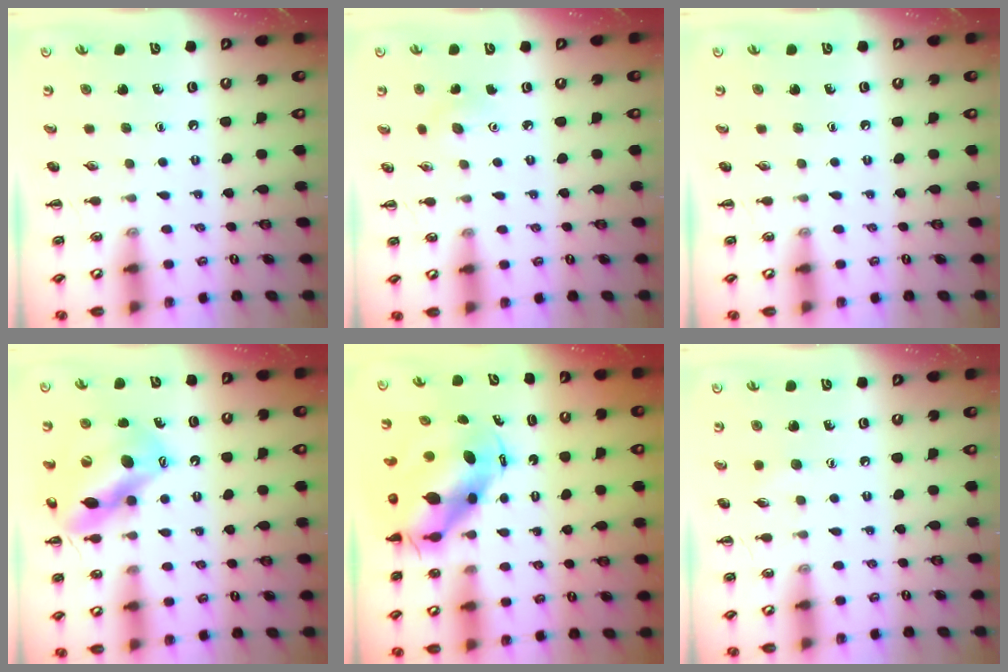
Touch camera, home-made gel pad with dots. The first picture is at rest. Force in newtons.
{"total": 3.0, "press": 2.8, "slide": 0.8}
{"total": 0.0}
{"total": 14.2, "press": 13.7, "slide": 3.6}
{"total": 10.3, "press": 10.1, "slide": 2.1}
{"total": 3.7, "press": 3.6, "slide": 0.9}